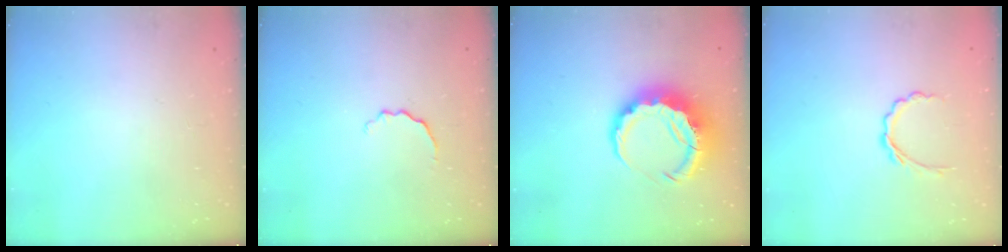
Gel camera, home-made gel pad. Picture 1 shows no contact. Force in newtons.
{"total": 2.9, "press": 2.8, "slide": 0.8}
{"total": 10.2, "press": 9.9, "slide": 2.3}
{"total": 4.4, "press": 4.2, "slide": 1.3}